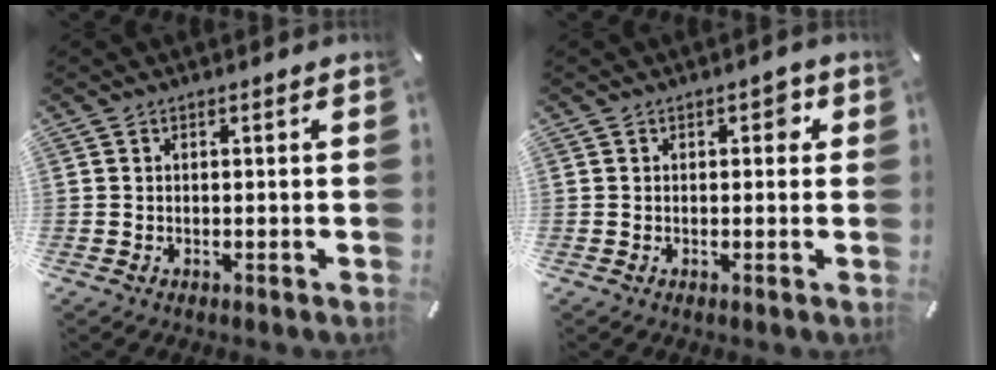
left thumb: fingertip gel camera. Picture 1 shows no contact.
{"total": 2.3, "force": [0.5, 1.4, 1.7], "torque": [-0.011, 0.001, 0.000]}